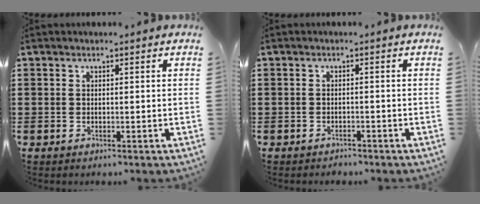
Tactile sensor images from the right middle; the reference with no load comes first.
{"total": 1.1, "force": [-1.0, 0.3, -0.1], "torque": [-0.001, 0.003, -0.024]}